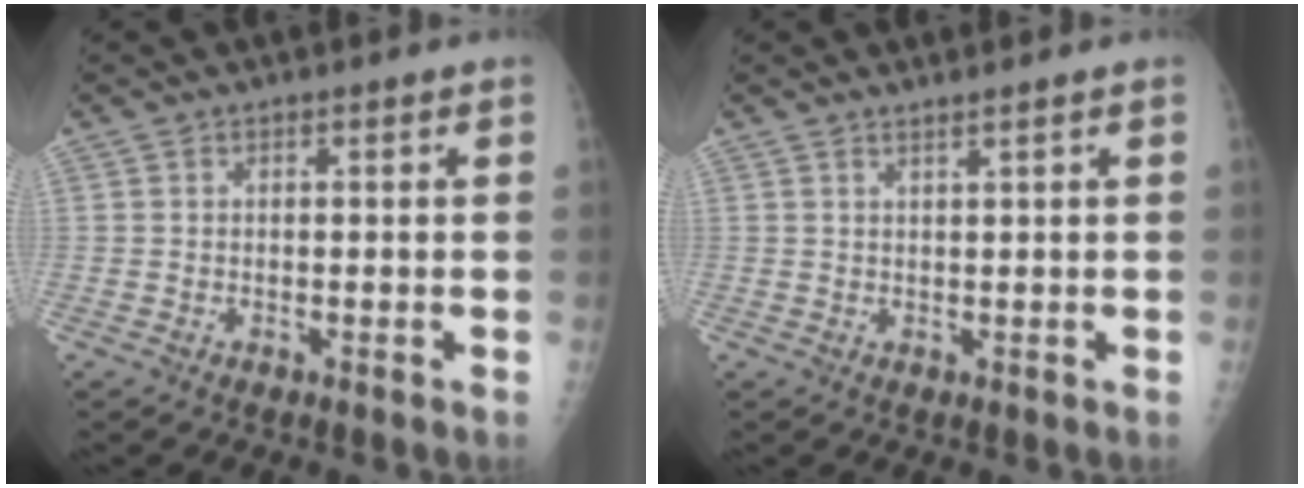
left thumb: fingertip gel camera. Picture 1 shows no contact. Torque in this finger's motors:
{"motor_torque": [-0.31, 0.12, -0.18, -0.18, -0.05]}